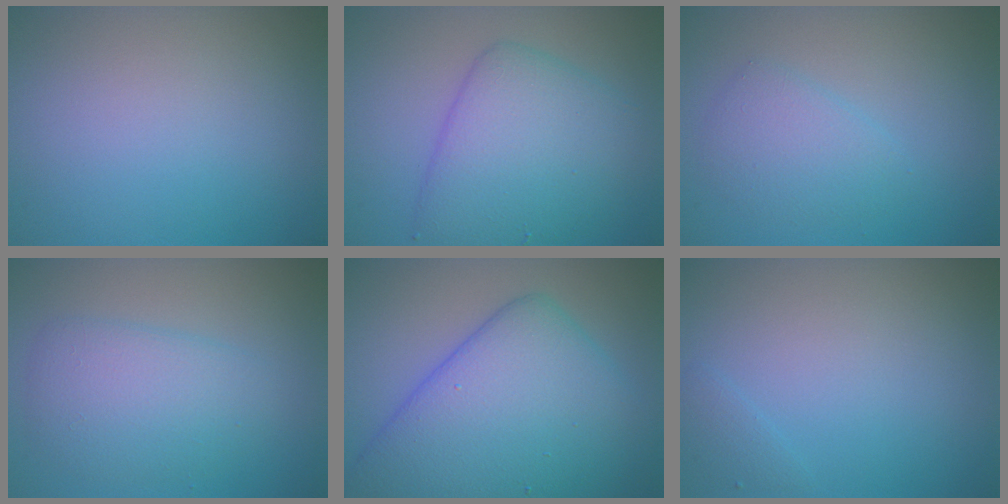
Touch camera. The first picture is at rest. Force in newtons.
{"total": 6.4, "press": 6.3, "slide": 0.2}
{"total": 2.4, "press": 2.4, "slide": 0.1}
{"total": 3.9, "press": 3.9, "slide": 0.0}
{"total": 10.6, "press": 10.6, "slide": 0.3}
{"total": 0.8, "press": 0.8, "slide": 0.1}